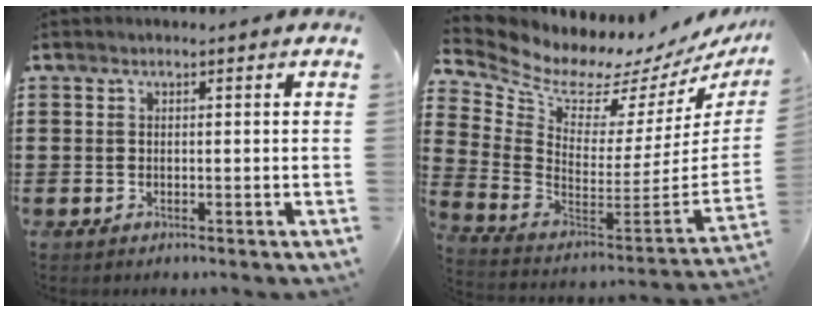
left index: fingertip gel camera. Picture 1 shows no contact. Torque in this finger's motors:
{"motor_torque": [-0.07, 0.07, 0.05, 0.00]}